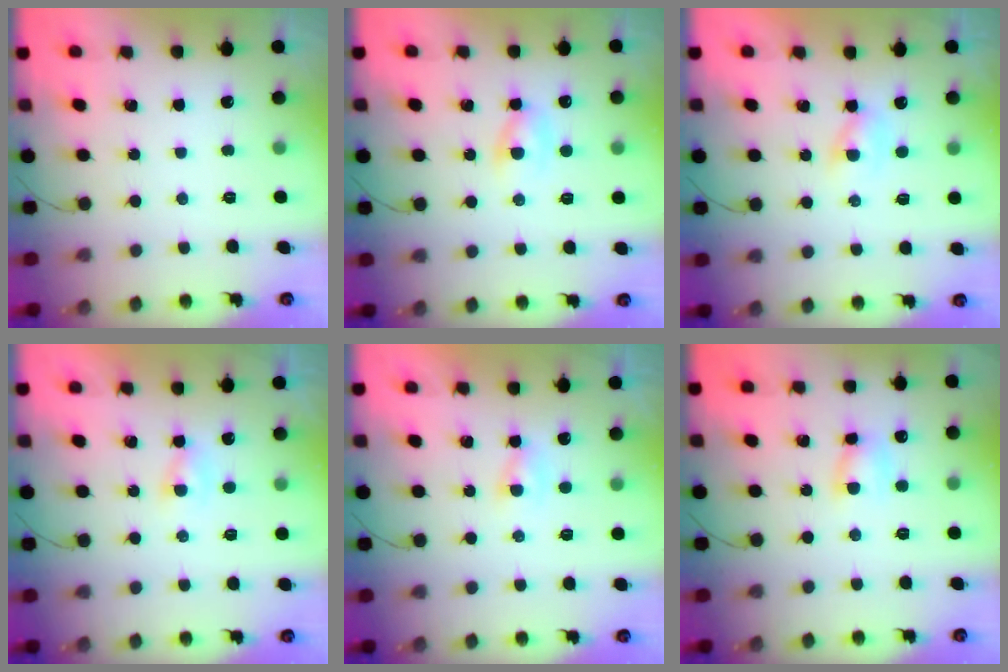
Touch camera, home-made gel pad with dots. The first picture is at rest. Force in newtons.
{"total": 2.5, "press": 2.2, "slide": 1.1}
{"total": 1.7, "press": 1.5, "slide": 0.7}
{"total": 1.3, "press": 1.1, "slide": 0.8}
{"total": 1.3, "press": 1.1, "slide": 0.8}
{"total": 5.3, "press": 5.2, "slide": 0.5}